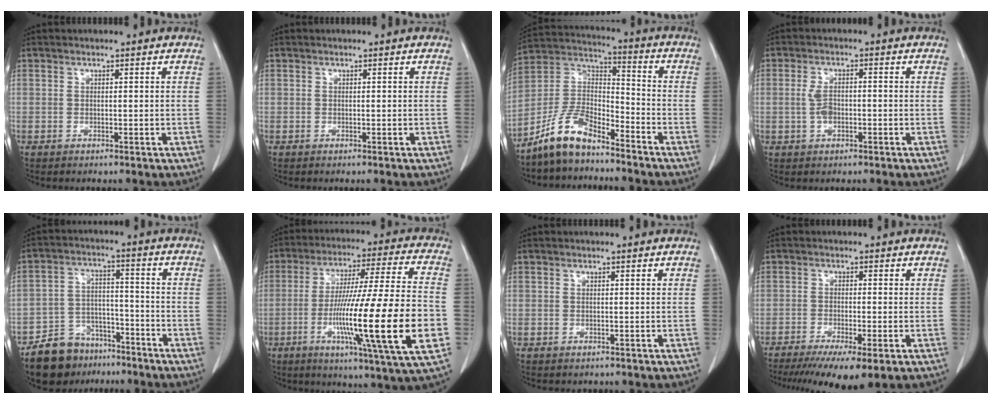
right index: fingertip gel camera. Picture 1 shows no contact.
{"total": 0.0}
{"total": 10.3, "force": [-8.4, 3.5, 5.0], "torque": [-0.112, 0.020, -0.165]}
{"total": 3.2, "force": [-0.5, 1.4, 2.8], "torque": [-0.060, 0.008, -0.010]}
{"total": 9.9, "force": [-7.7, 5.8, 2.4], "torque": [-0.046, 0.021, -0.128]}
{"total": 23.4, "force": [-5.7, 0.0, 22.7], "torque": [-0.363, -0.021, -0.100]}
{"total": 0.5, "force": [-0.2, 0.5, 0.0], "torque": [0.000, 0.005, -0.003]}
{"total": 9.5, "force": [-6.2, 1.4, 7.0], "torque": [-0.106, -0.022, -0.099]}